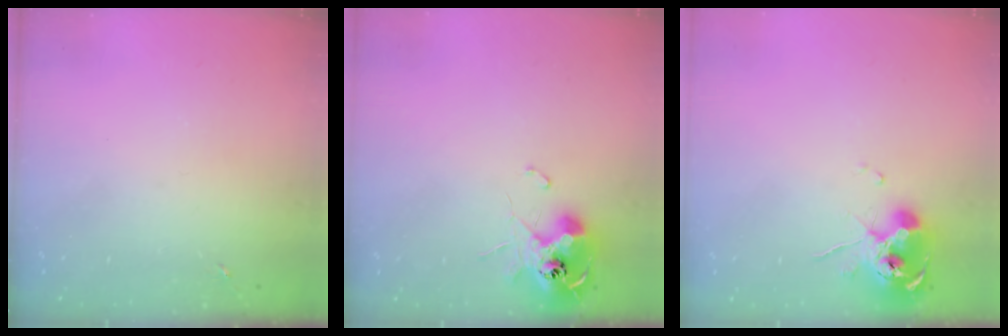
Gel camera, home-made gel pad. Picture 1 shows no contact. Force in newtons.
{"total": 11.2, "press": 11.2, "slide": 0.8}
{"total": 10.3, "press": 10.2, "slide": 1.5}